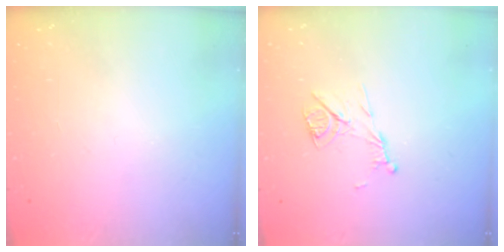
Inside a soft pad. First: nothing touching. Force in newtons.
{"total": 9.2, "press": 9.2, "slide": 0.2}